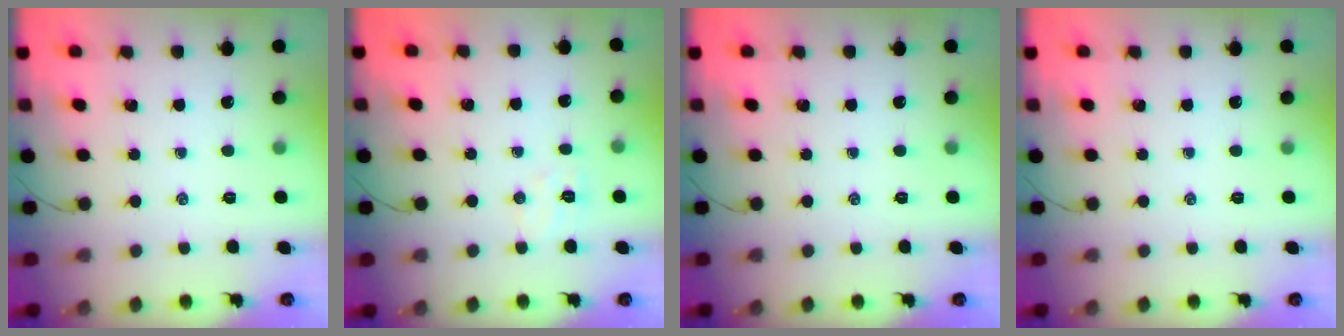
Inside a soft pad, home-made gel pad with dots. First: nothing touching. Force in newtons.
{"total": 5.4, "press": 5.3, "slide": 1.2}
{"total": 0.0}
{"total": 0.0}